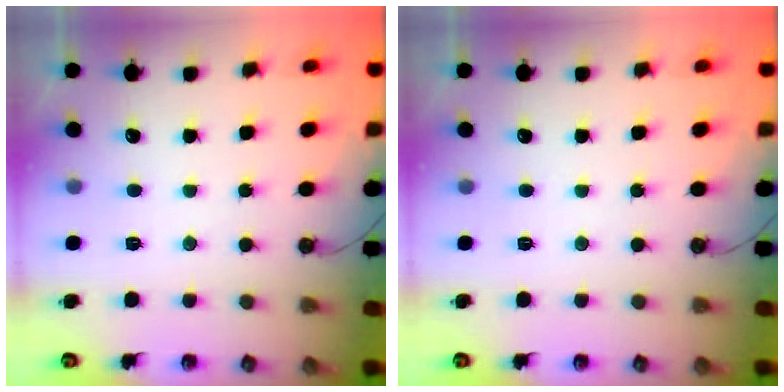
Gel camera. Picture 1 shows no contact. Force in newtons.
{"total": 0.0}